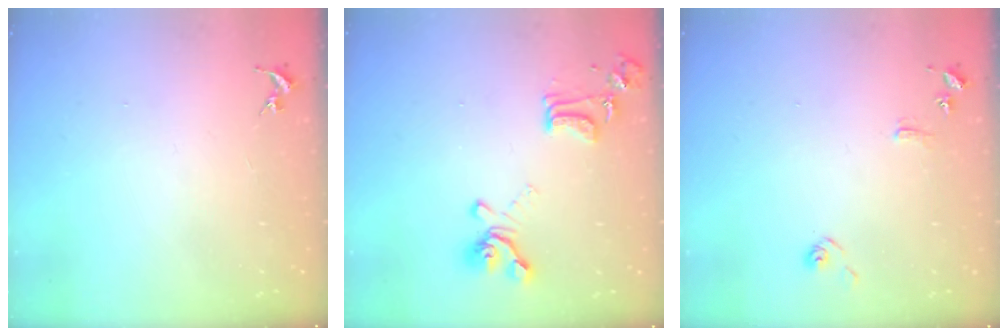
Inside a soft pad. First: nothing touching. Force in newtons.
{"total": 15.0, "press": 14.9, "slide": 1.3}
{"total": 10.0, "press": 9.9, "slide": 0.9}